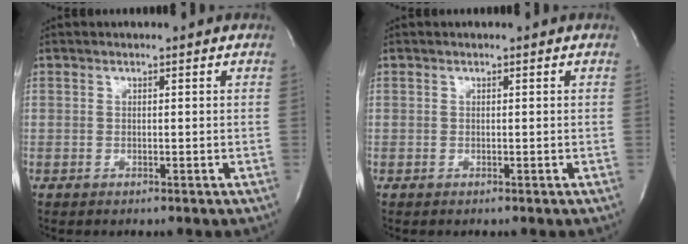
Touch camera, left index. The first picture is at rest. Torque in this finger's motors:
{"motor_torque": [0.00, 0.00, 0.00, 0.00]}